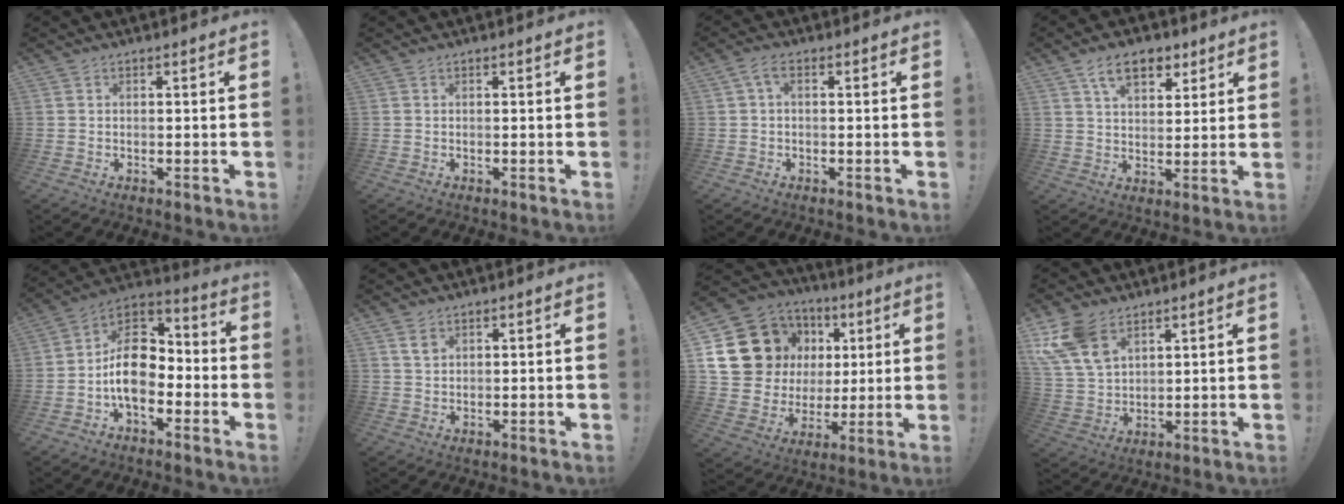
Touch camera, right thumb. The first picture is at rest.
{"total": 0.0}
{"total": 2.8, "force": [0.3, 1.0, 2.6], "torque": [-0.053, 0.005, 0.005]}
{"total": 10.9, "force": [6.0, 6.3, 6.5], "torque": [-0.096, -0.015, 0.112]}
{"total": 14.9, "force": [-3.1, 10.2, 10.4], "torque": [-0.179, 0.026, -0.045]}
{"total": 2.7, "force": [1.6, 1.6, 1.4], "torque": [-0.006, -0.010, 0.025]}
{"total": 19.1, "force": [6.0, 15.9, 8.8], "torque": [-0.135, -0.028, 0.149]}
{"total": 12.3, "force": [7.4, 7.5, 6.4], "torque": [-0.131, -0.036, 0.147]}